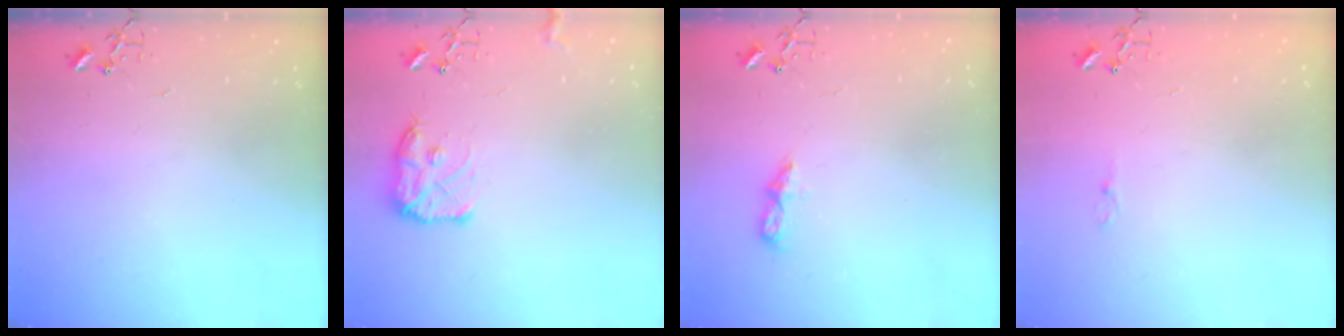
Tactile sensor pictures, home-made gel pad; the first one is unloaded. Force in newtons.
{"total": 10.8, "press": 10.8, "slide": 0.5}
{"total": 6.7, "press": 6.6, "slide": 0.8}
{"total": 2.7, "press": 2.7, "slide": 0.4}